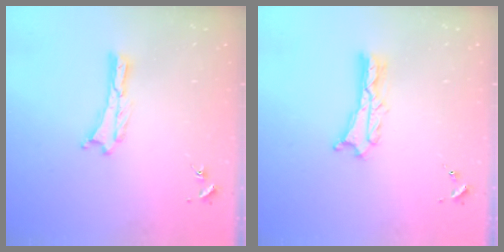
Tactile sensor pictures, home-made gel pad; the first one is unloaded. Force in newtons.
{"total": 2.7, "press": 2.6, "slide": 0.3}